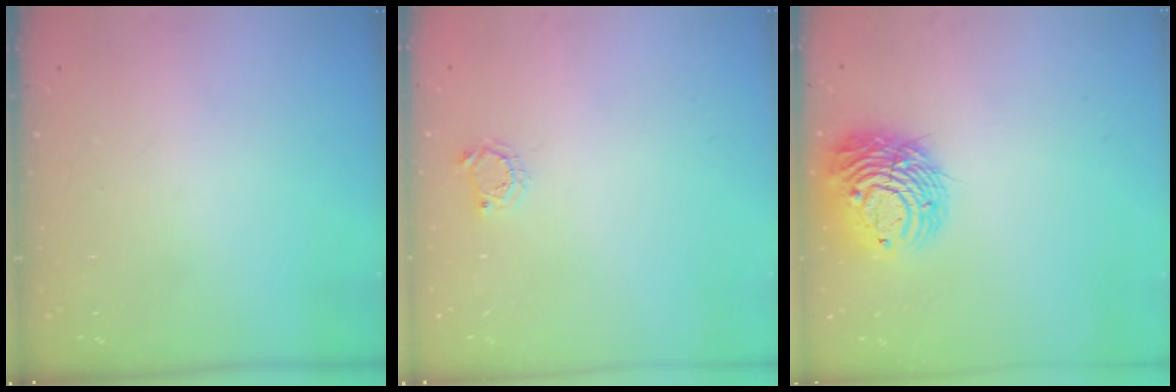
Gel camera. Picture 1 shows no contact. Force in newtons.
{"total": 3.6, "press": 3.5, "slide": 0.4}
{"total": 12.5, "press": 12.4, "slide": 1.5}